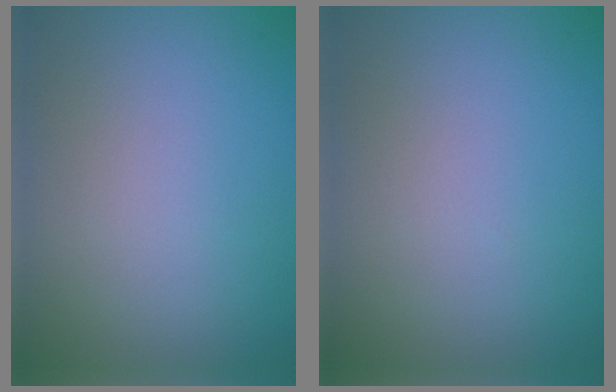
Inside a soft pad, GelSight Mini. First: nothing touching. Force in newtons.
{"total": 0.0}